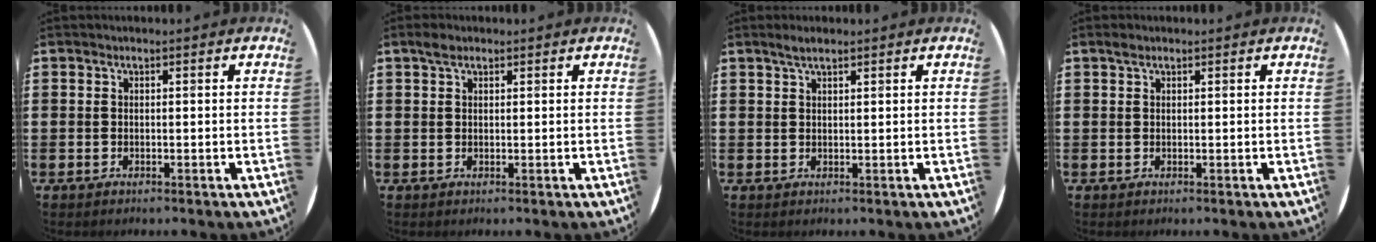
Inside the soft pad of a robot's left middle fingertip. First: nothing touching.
{"total": 1.5, "force": [1.1, 0.7, 0.7], "torque": [-0.008, 0.002, 0.017]}
{"total": 1.7, "force": [1.4, 0.3, 1.0], "torque": [-0.020, 0.004, 0.024]}
{"total": 0.7, "force": [0.5, 0.4, 0.3], "torque": [0.001, 0.000, 0.007]}